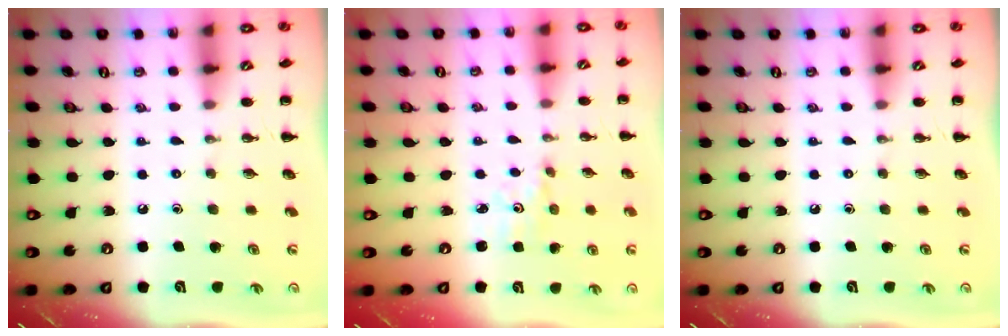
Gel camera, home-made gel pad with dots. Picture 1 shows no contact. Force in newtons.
{"total": 2.3, "press": 2.2, "slide": 0.7}
{"total": 0.0}